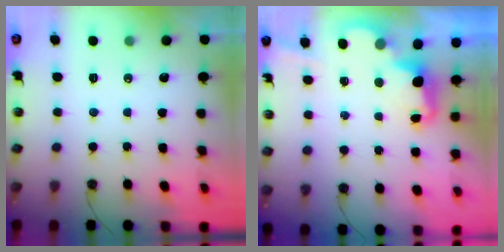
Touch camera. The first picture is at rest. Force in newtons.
{"total": 2.5, "press": 2.5, "slide": 0.6}